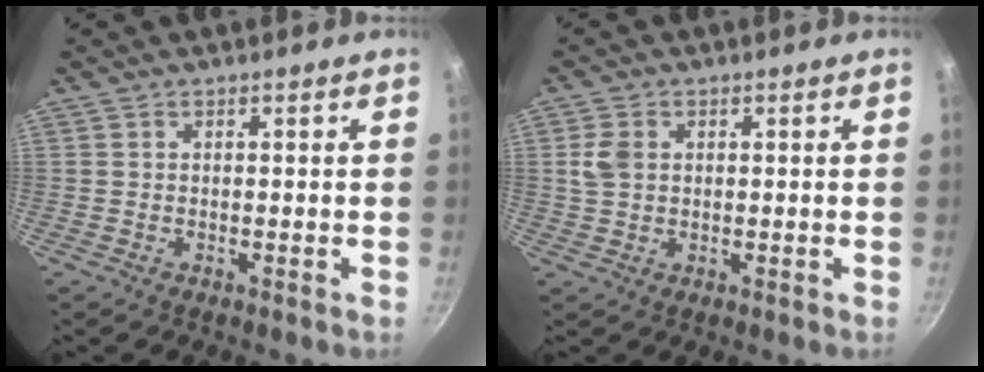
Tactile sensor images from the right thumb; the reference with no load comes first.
{"total": 3.9, "force": [0.7, 2.9, 2.4], "torque": [-0.042, 0.003, 0.012]}